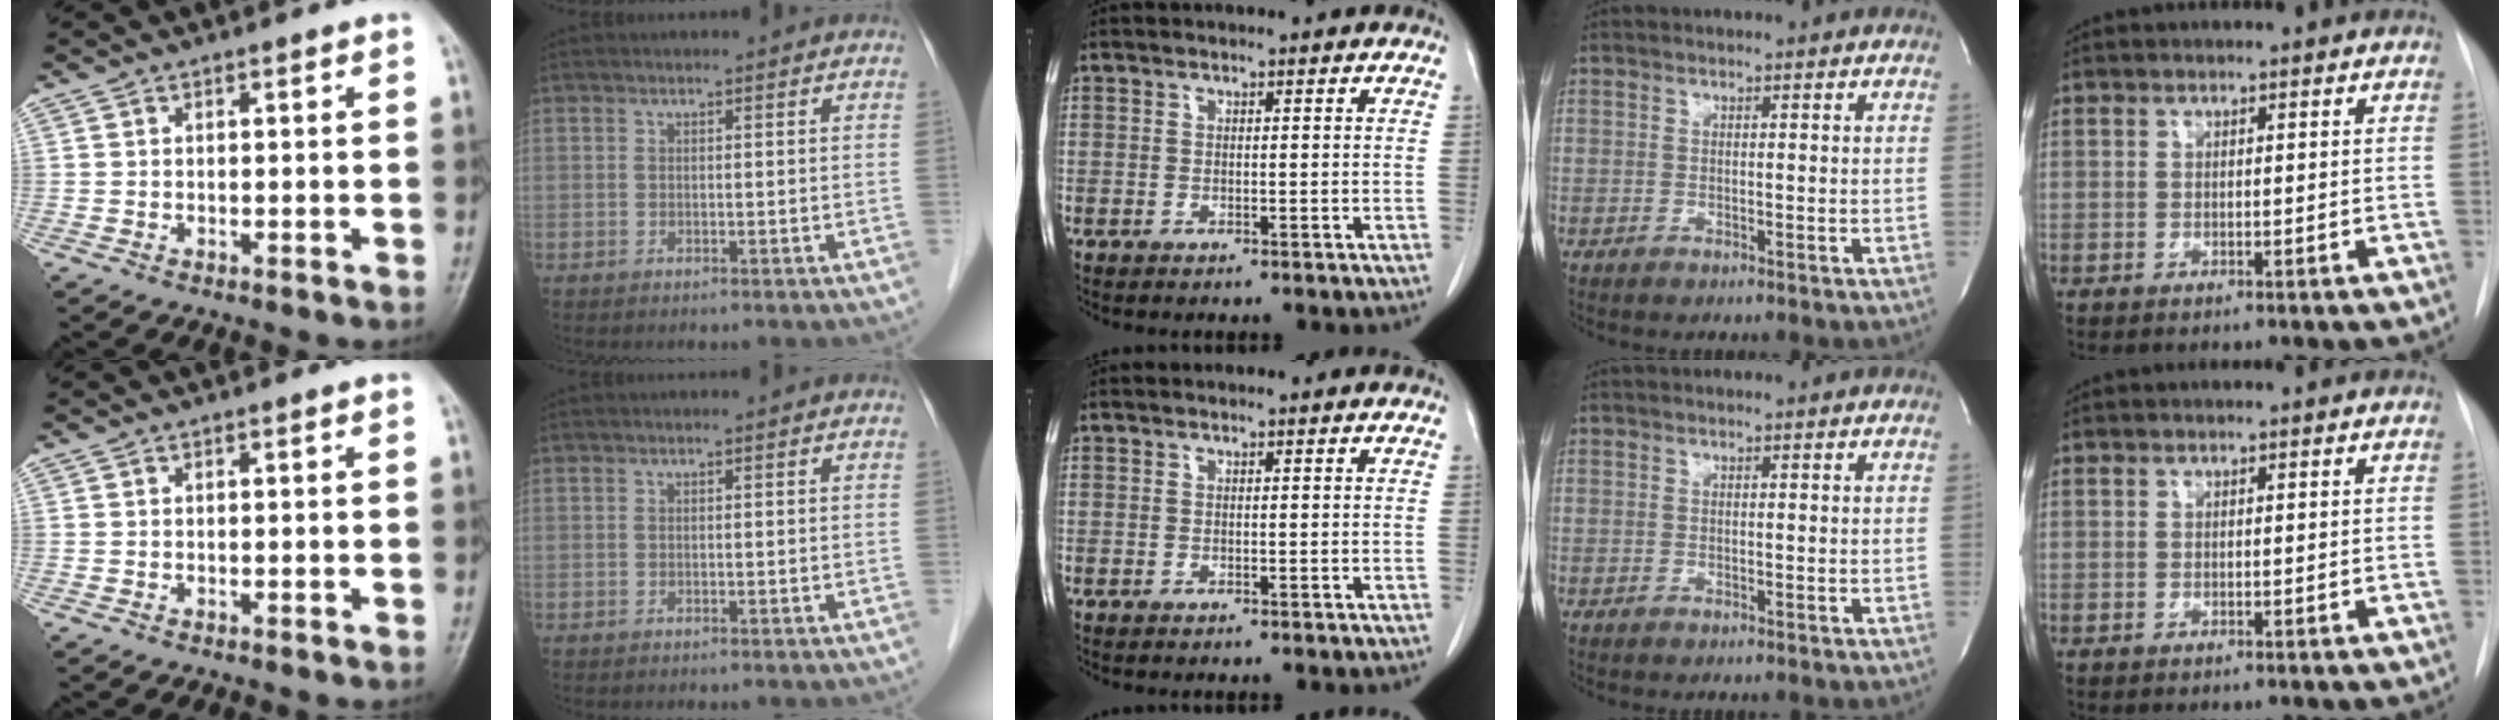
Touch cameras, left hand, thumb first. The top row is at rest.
{}